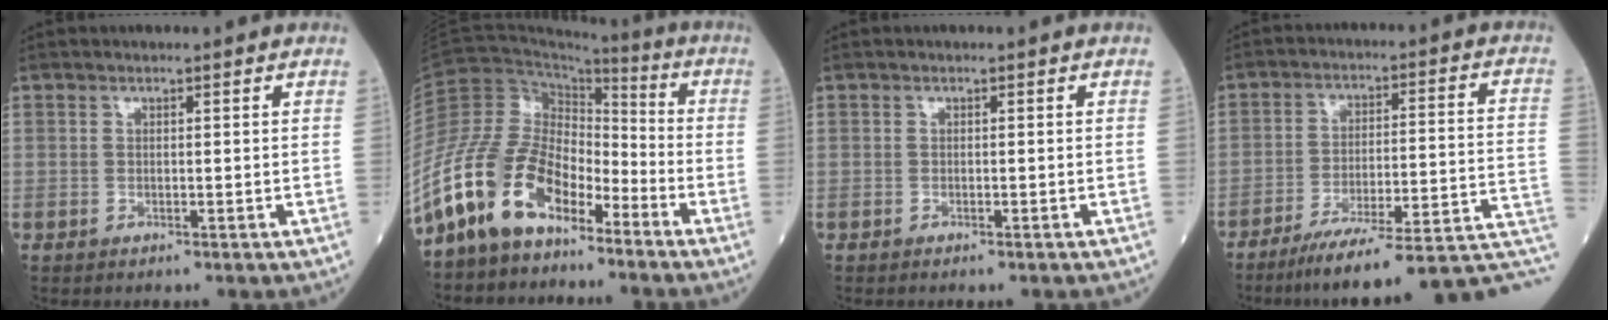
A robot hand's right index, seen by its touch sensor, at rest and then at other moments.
{"total": 14.1, "force": [-9.9, 6.8, 7.4], "torque": [-0.168, 0.026, -0.196]}
{"total": 0.7, "force": [-0.6, 0.1, 0.3], "torque": [-0.008, -0.002, -0.009]}
{"total": 20.6, "force": [-16.0, 1.5, 12.8], "torque": [-0.122, 0.017, -0.229]}